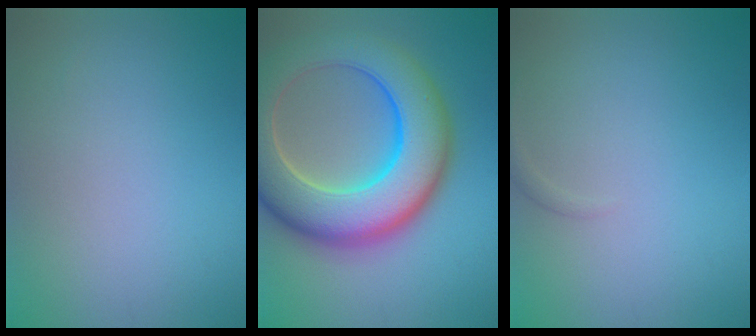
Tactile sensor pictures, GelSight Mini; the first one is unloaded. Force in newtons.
{"total": 13.0, "press": 12.9, "slide": 0.3}
{"total": 0.6, "press": 0.6, "slide": 0.1}